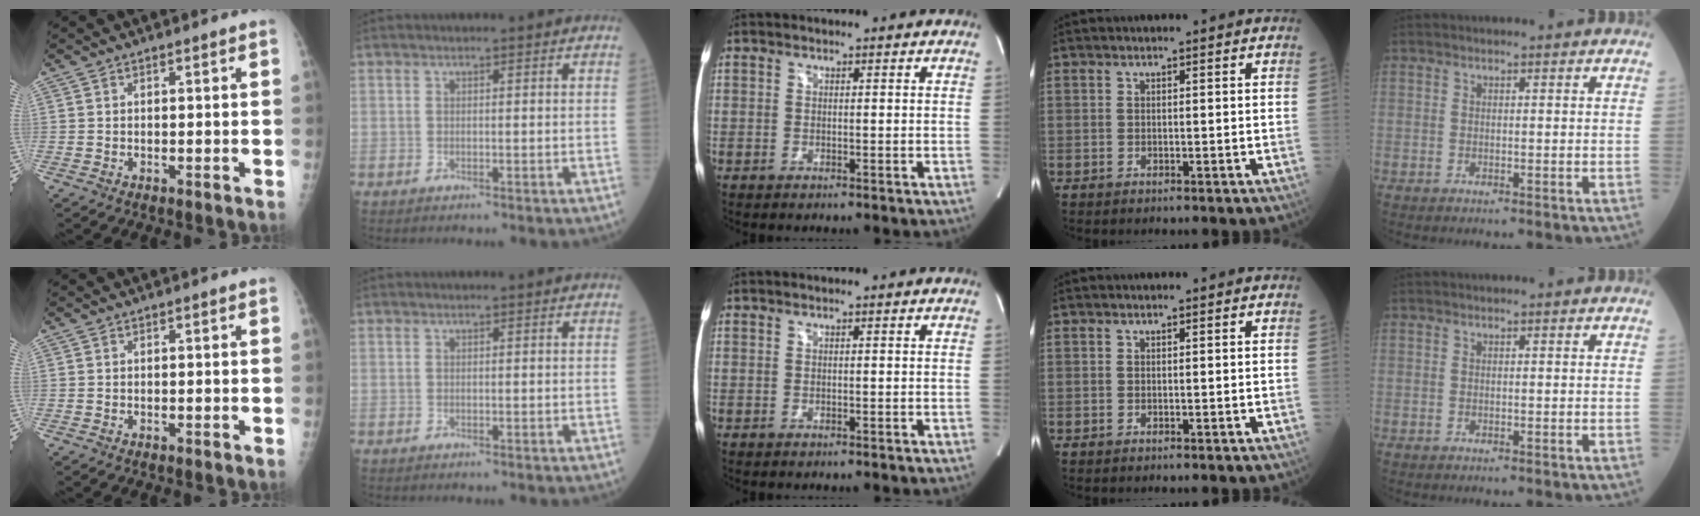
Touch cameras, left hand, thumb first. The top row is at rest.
{}